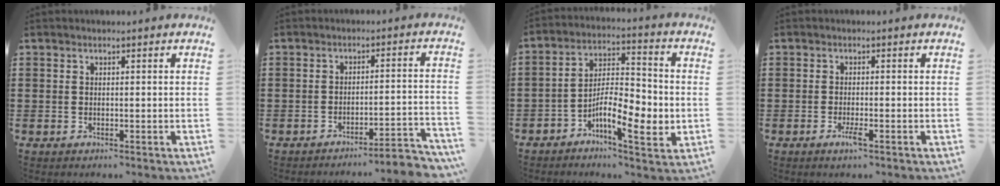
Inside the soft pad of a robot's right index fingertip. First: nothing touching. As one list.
[{"total": 3.9, "force": [-3.6, -0.2, 1.6], "torque": [-0.029, -0.012, -0.073]}, {"total": 9.3, "force": [-3.8, 3.2, 7.9], "torque": [-0.149, -0.001, -0.070]}, {"total": 2.0, "force": [-1.0, 0.2, 1.7], "torque": [-0.043, -0.009, -0.022]}]